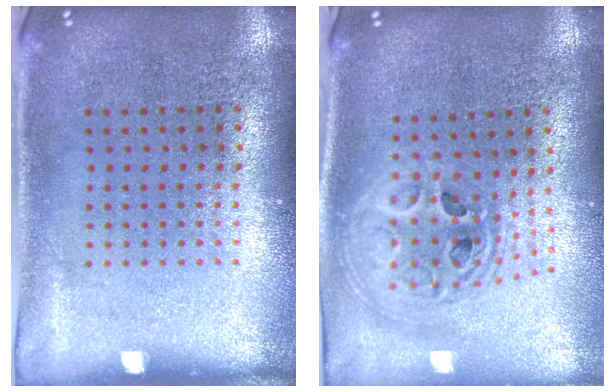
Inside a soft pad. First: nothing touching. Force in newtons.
{"total": 2.4, "press": 1.8, "slide": 1.5}